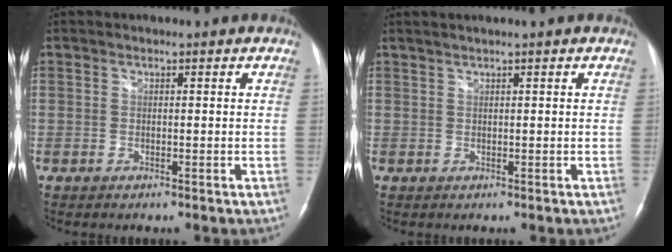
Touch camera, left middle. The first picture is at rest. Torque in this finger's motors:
{"motor_torque": [0.03, -0.46, 0.08, 0.01]}